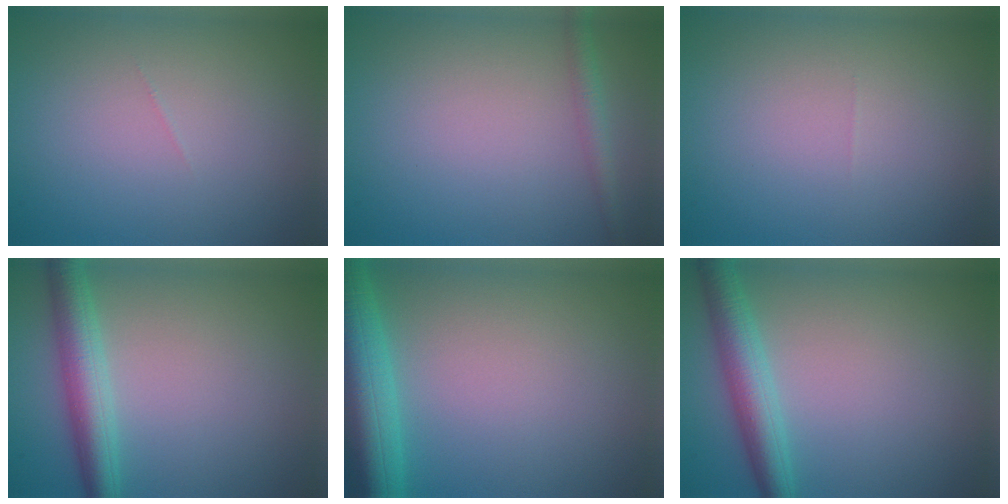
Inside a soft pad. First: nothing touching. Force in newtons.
{"total": 1.8, "press": 1.8, "slide": 0.1}
{"total": 0.0}
{"total": 4.4, "press": 4.4, "slide": 0.1}
{"total": 8.2, "press": 8.1, "slide": 0.4}
{"total": 4.2, "press": 4.2, "slide": 0.1}